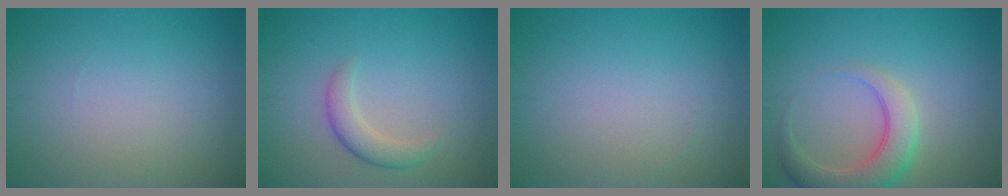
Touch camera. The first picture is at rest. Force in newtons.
{"total": 2.5, "press": 2.5, "slide": 0.2}
{"total": 0.0}
{"total": 4.9, "press": 4.9, "slide": 0.5}